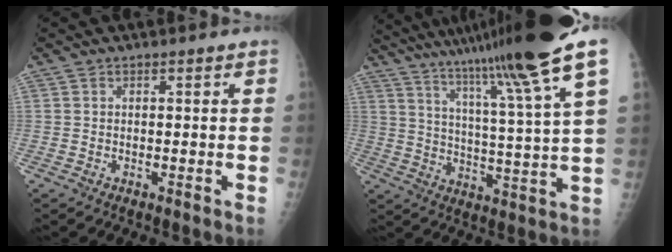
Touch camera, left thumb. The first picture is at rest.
{"total": 23.3, "force": [16.1, 0.4, 16.9], "torque": [-0.257, -0.064, 0.239]}